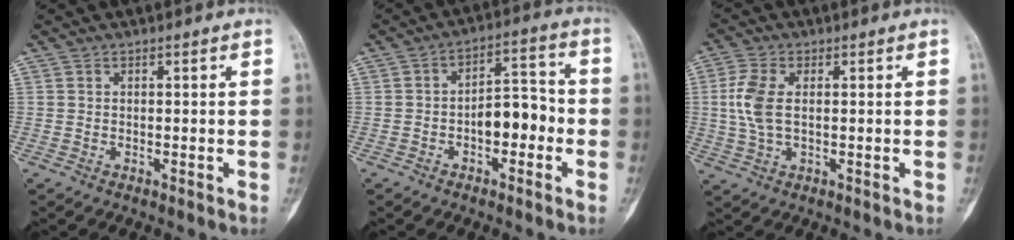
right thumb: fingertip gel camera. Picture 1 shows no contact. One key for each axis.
{"total": 7.9, "fx": -2.0, "fy": 4.4, "fz": 6.3, "tx": -0.075, "ty": 0.037, "tz": -0.039}
{"total": 6.8, "fx": 0.6, "fy": 3.6, "fz": 5.8, "tx": -0.140, "ty": 0.005, "tz": 0.010}